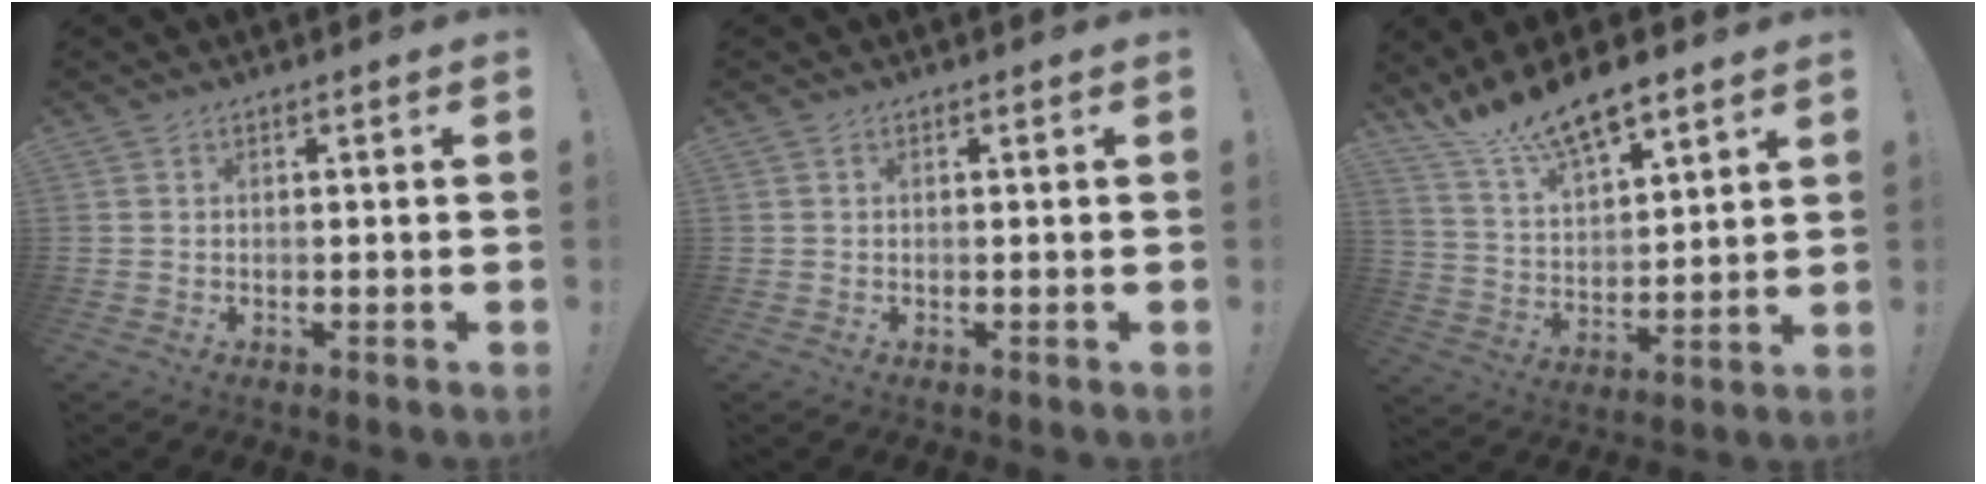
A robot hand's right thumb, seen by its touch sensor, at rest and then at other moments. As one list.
[{"total": 0.0}, {"total": 13.1, "force": [11.4, 3.7, 5.3], "torque": [-0.110, -0.087, 0.206]}]